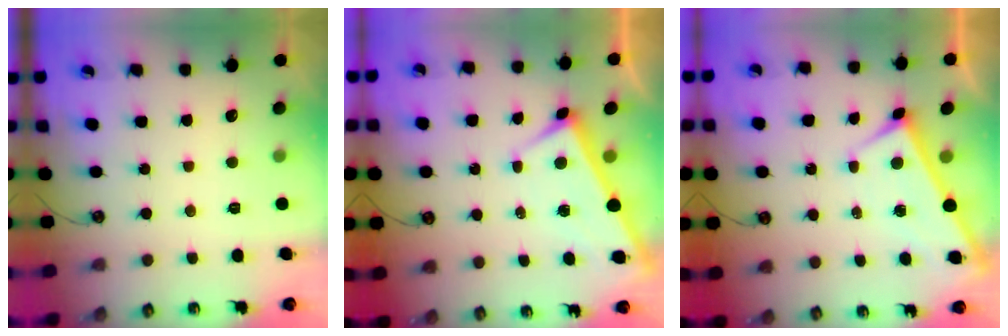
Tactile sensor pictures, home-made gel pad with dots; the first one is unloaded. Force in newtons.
{"total": 3.2, "press": 3.2, "slide": 0.0}
{"total": 1.2, "press": 1.1, "slide": 0.4}